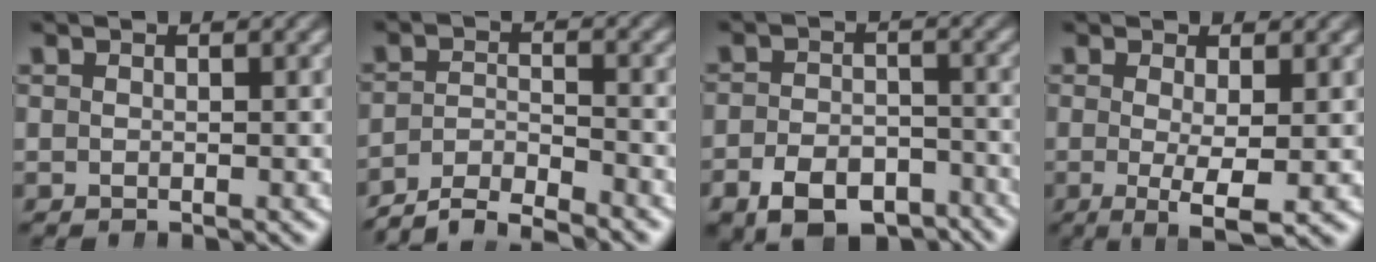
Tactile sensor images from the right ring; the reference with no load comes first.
{"total": 6.6, "force": [-5.9, 2.2, 1.9], "torque": [-0.027, -0.021, -0.096]}
{"total": 6.5, "force": [-5.0, 3.5, 2.3], "torque": [-0.027, -0.022, -0.078]}
{"total": 4.5, "force": [-1.9, 0.7, 4.0], "torque": [-0.077, -0.033, -0.017]}